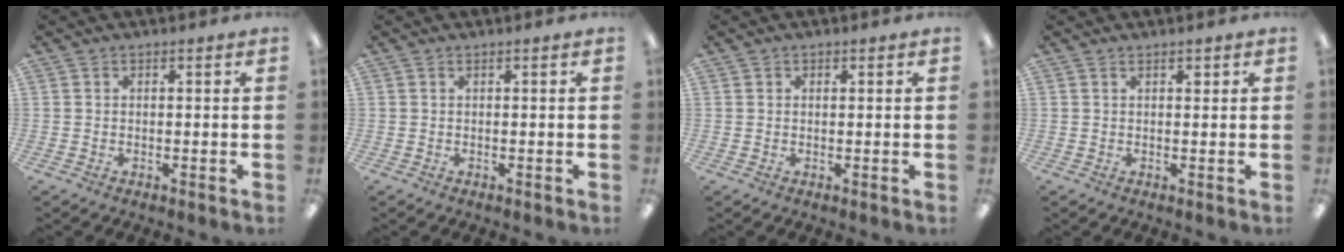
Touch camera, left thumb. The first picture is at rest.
{"total": 0.0}
{"total": 0.8, "force": [0.3, 0.7, 0.0], "torque": [0.008, 0.002, 0.003]}
{"total": 1.1, "force": [0.8, 0.6, 0.5], "torque": [-0.003, -0.001, 0.012]}